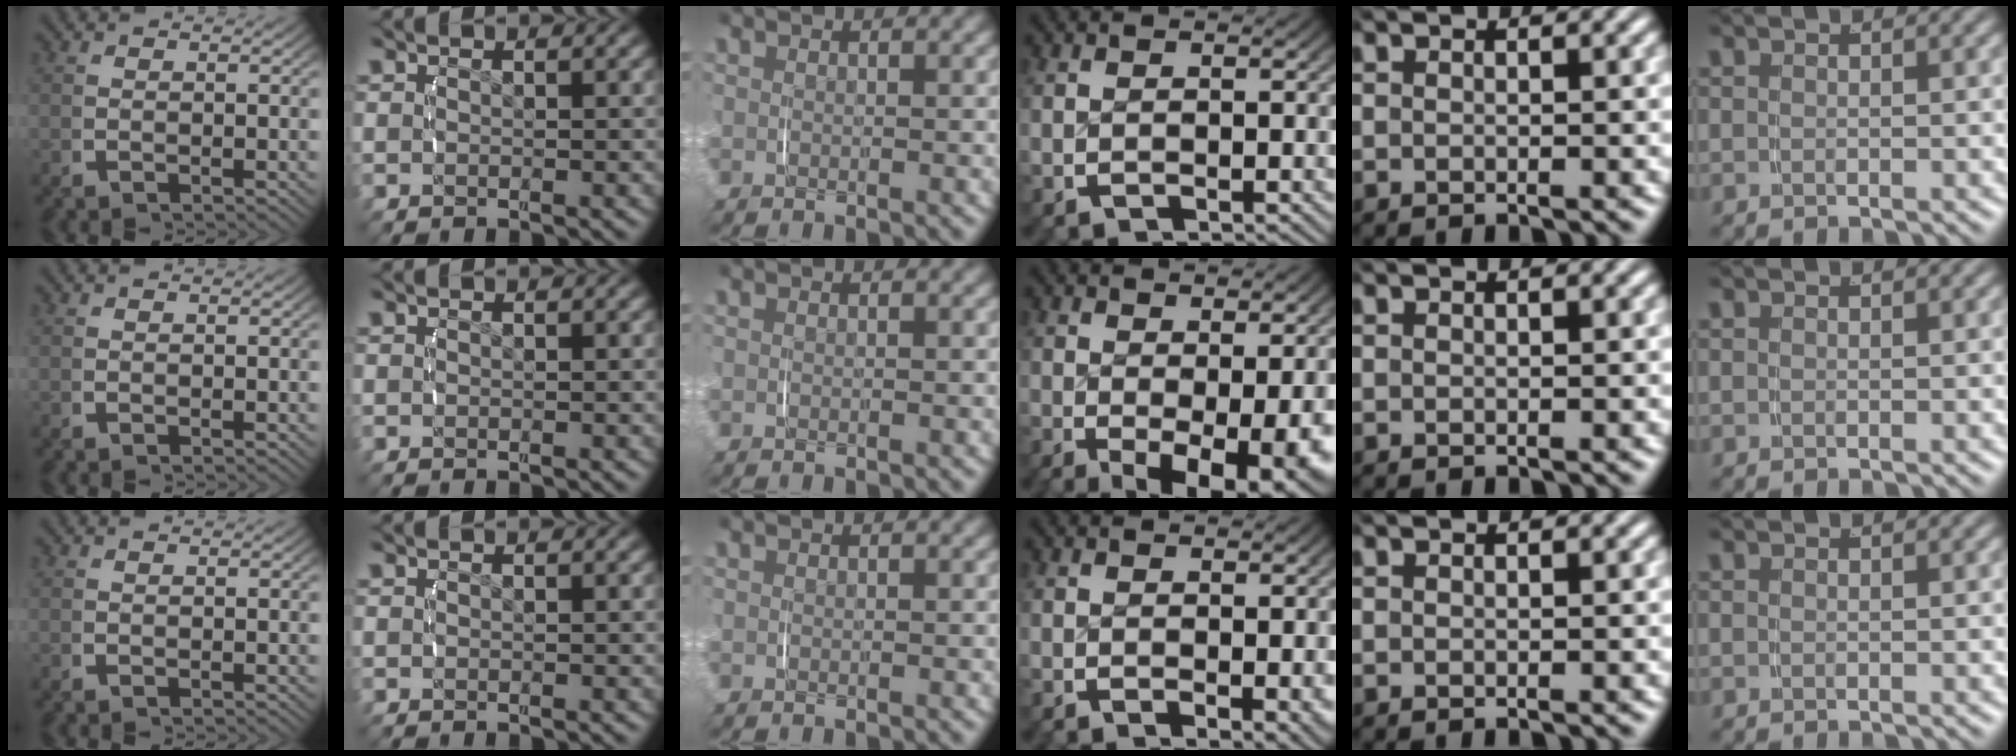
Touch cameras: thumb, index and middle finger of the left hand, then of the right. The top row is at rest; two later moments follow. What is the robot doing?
{"motion": "lift_and_place", "object": "glasses case"}